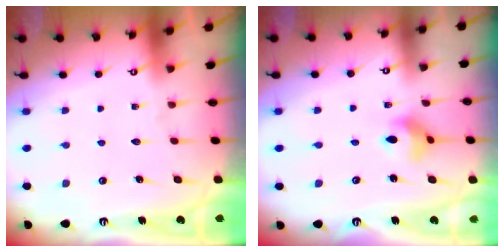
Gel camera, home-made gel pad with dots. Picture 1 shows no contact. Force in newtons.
{"total": 6.6, "press": 6.6, "slide": 0.5}